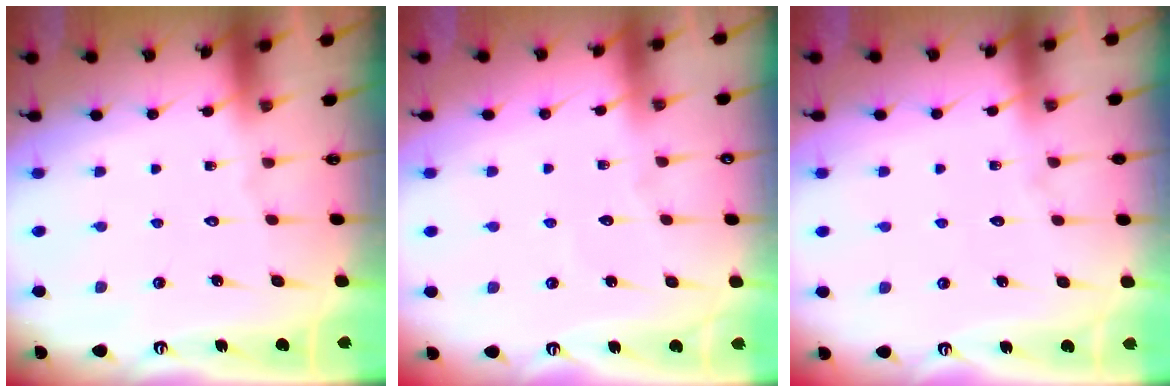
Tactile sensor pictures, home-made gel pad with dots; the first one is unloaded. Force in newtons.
{"total": 2.3, "press": 2.2, "slide": 0.3}
{"total": 3.1, "press": 3.1, "slide": 0.3}